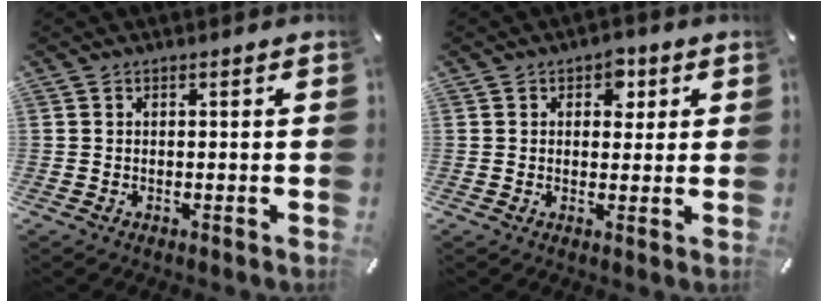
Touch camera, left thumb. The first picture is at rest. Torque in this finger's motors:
{"motor_torque": [0.56, 0.71, 0.34, -0.32, 0.11]}